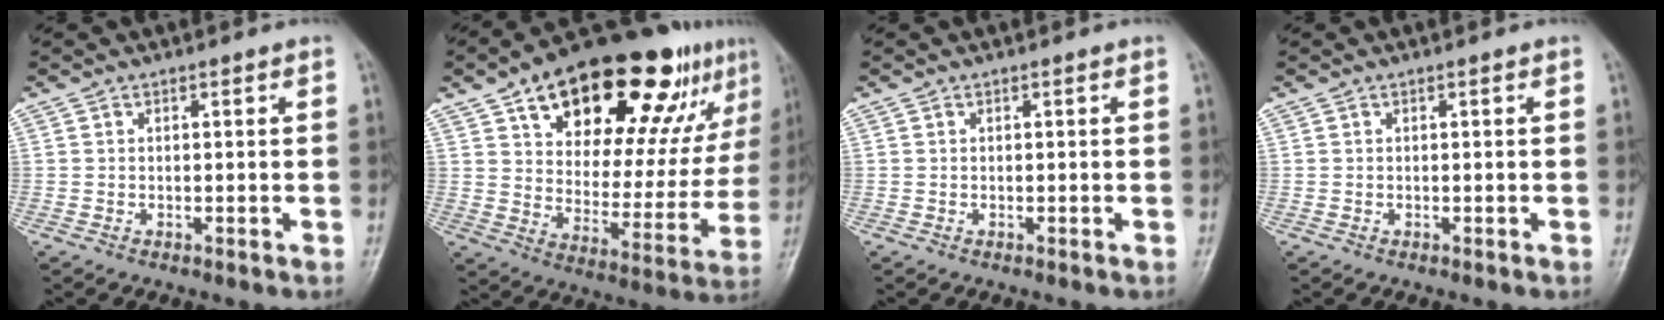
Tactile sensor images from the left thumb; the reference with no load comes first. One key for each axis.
{"total": 29.9, "fx": 16.2, "fy": 13.5, "fz": 21.2, "tx": -0.272, "ty": -0.015, "tz": 0.245}
{"total": 0.0}
{"total": 0.0}